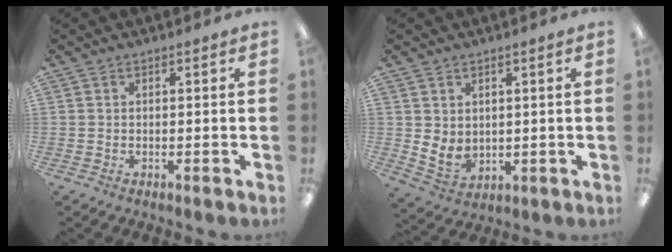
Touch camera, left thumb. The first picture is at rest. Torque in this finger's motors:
{"motor_torque": [0.02, 0.03, 0.07, -0.09, 0.03]}